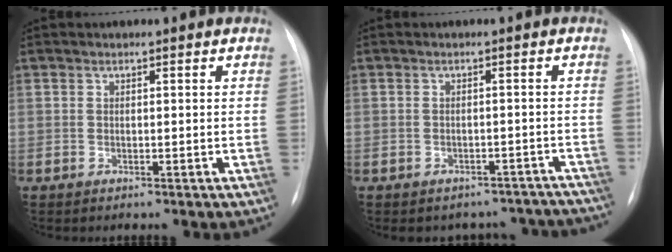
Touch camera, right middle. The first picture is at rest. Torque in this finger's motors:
{"motor_torque": [0.53, -0.64, 0.05, 0.02]}